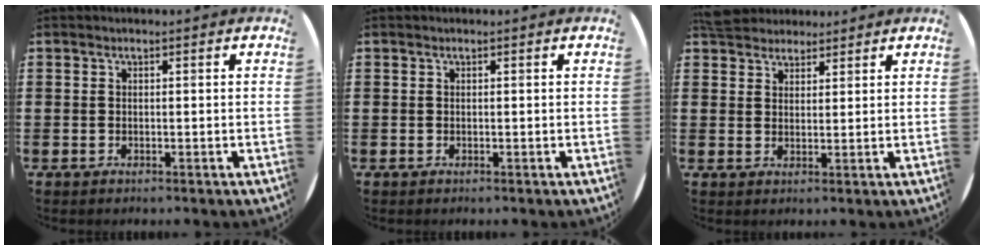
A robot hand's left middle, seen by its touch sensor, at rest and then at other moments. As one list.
[{"total": 0.0}, {"total": 3.9, "force": [3.6, 1.3, 0.2], "torque": [-0.008, -0.004, 0.070]}]